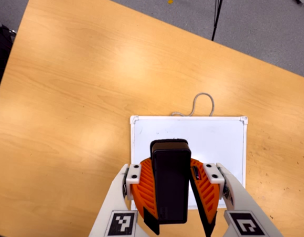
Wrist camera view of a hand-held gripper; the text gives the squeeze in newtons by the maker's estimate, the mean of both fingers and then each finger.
{"total": 9.2, "left": 9.3, "right": 9.1}